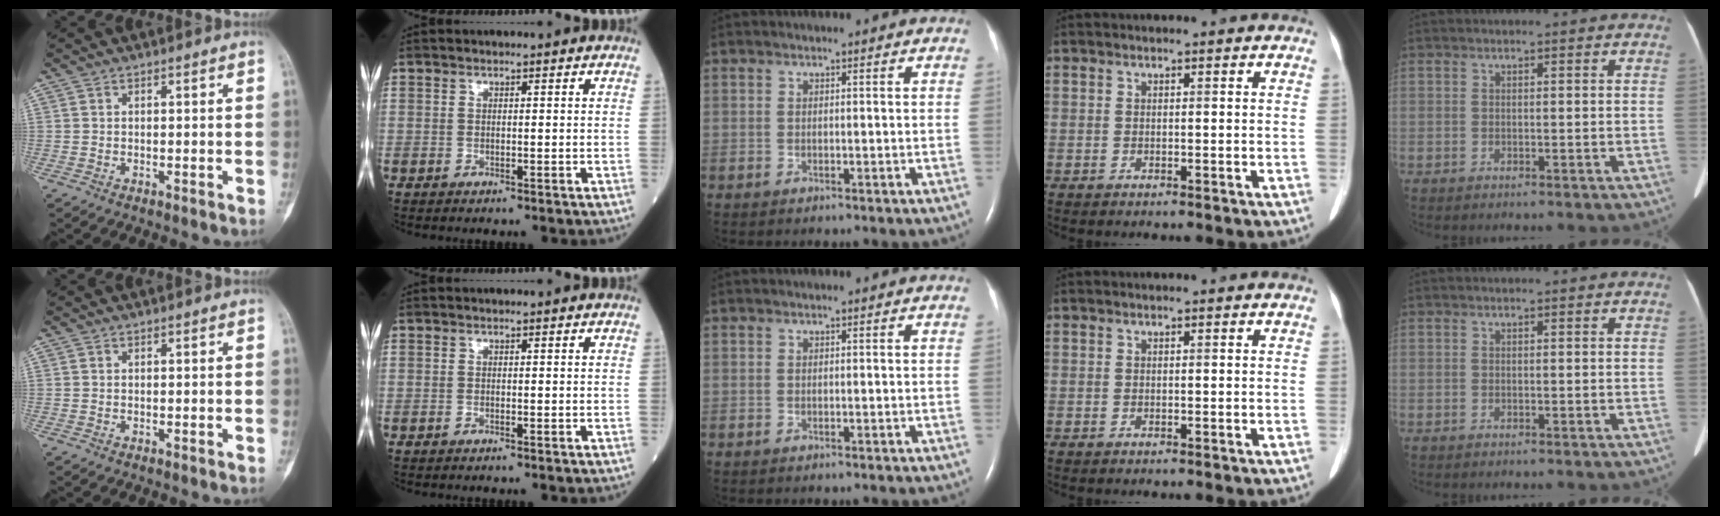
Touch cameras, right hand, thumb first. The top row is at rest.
{}